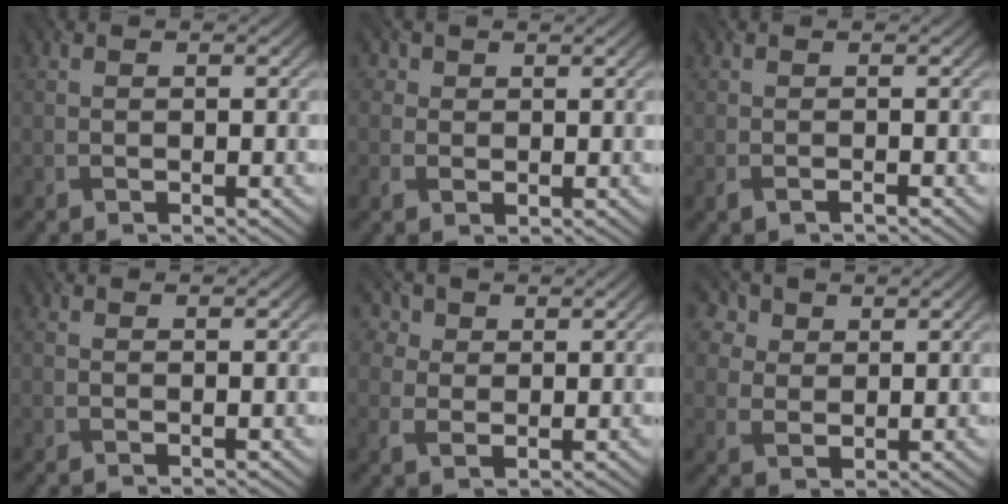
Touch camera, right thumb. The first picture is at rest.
{"total": 2.2, "force": [0.4, 2.0, 0.8], "torque": [-0.020, 0.000, 0.005]}
{"total": 1.2, "force": [-0.8, 0.4, 0.8], "torque": [-0.022, -0.004, -0.015]}
{"total": 0.7, "force": [0.5, 0.2, 0.5], "torque": [-0.014, 0.002, 0.007]}
{"total": 4.2, "force": [1.8, 3.3, 2.0], "torque": [-0.059, 0.004, 0.034]}
{"total": 6.7, "force": [4.0, 4.5, 2.9], "torque": [-0.113, 0.003, 0.081]}